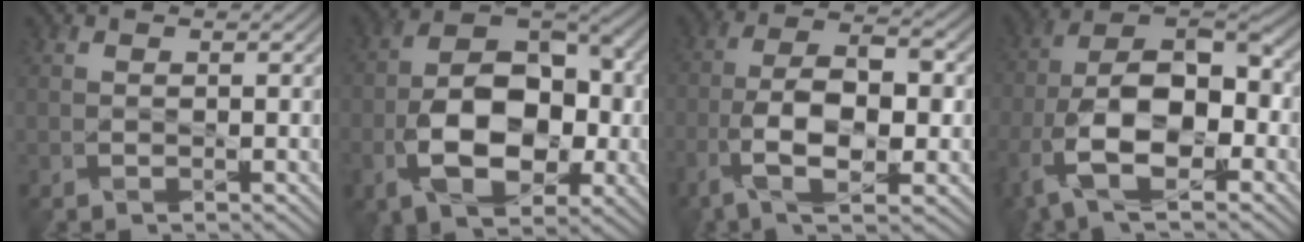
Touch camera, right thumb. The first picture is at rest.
{"total": 12.4, "force": [-3.1, 7.6, 9.3], "torque": [-0.170, -0.003, -0.060]}
{"total": 11.0, "force": [-3.3, 4.7, 9.4], "torque": [-0.185, 0.000, -0.060]}
{"total": 14.9, "force": [-5.5, 7.9, 11.4], "torque": [-0.234, -0.025, -0.107]}